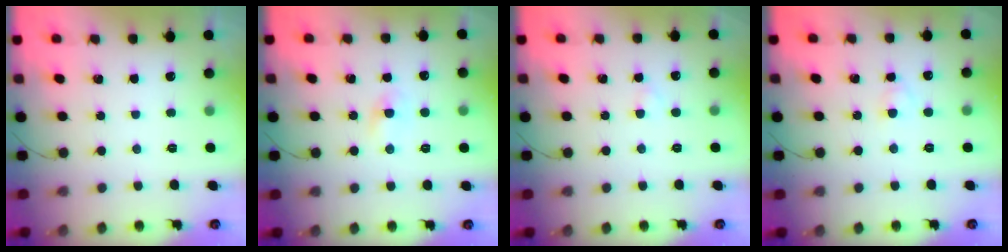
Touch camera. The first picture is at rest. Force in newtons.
{"total": 1.2, "press": 1.0, "slide": 0.7}
{"total": 1.3, "press": 1.1, "slide": 0.7}
{"total": 2.2, "press": 1.9, "slide": 1.1}